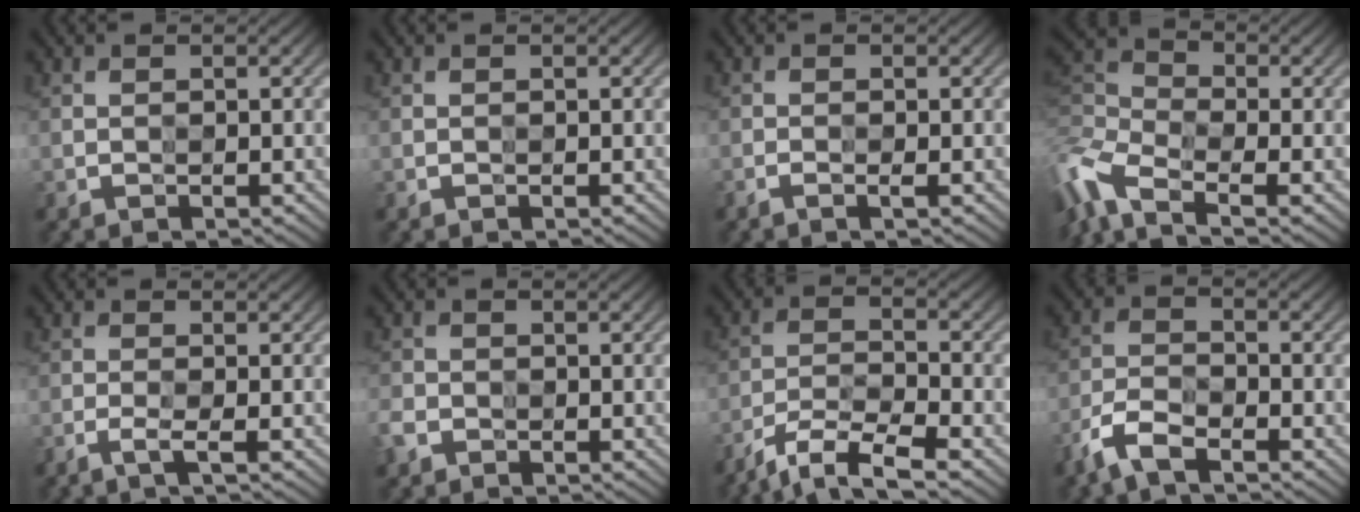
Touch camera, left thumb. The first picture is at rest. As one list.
[{"total": 0.0}, {"total": 0.7, "force": [-0.5, -0.2, 0.5], "torque": [-0.008, -0.002, -0.014]}, {"total": 9.6, "force": [-5.7, 4.9, 6.1], "torque": [-0.171, 0.000, -0.124]}, {"total": 1.5, "force": [-1.3, -0.6, 0.6], "torque": [-0.014, -0.001, -0.028]}, {"total": 3.1, "force": [-2.0, 2.2, 0.7], "torque": [-0.024, -0.010, -0.047]}, {"total": 6.5, "force": [-5.9, 0.6, 2.6], "torque": [-0.052, -0.006, -0.117]}, {"total": 5.7, "force": [-4.7, 1.9, 2.6], "torque": [-0.055, -0.003, -0.103]}]